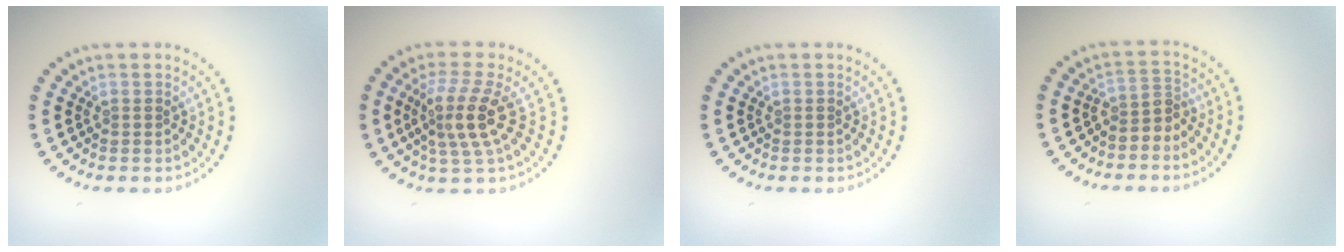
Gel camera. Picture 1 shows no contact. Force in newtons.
{"total": 4.0, "press": 3.3, "slide": 2.3}
{"total": 0.0}
{"total": 2.2, "press": 1.5, "slide": 1.6}